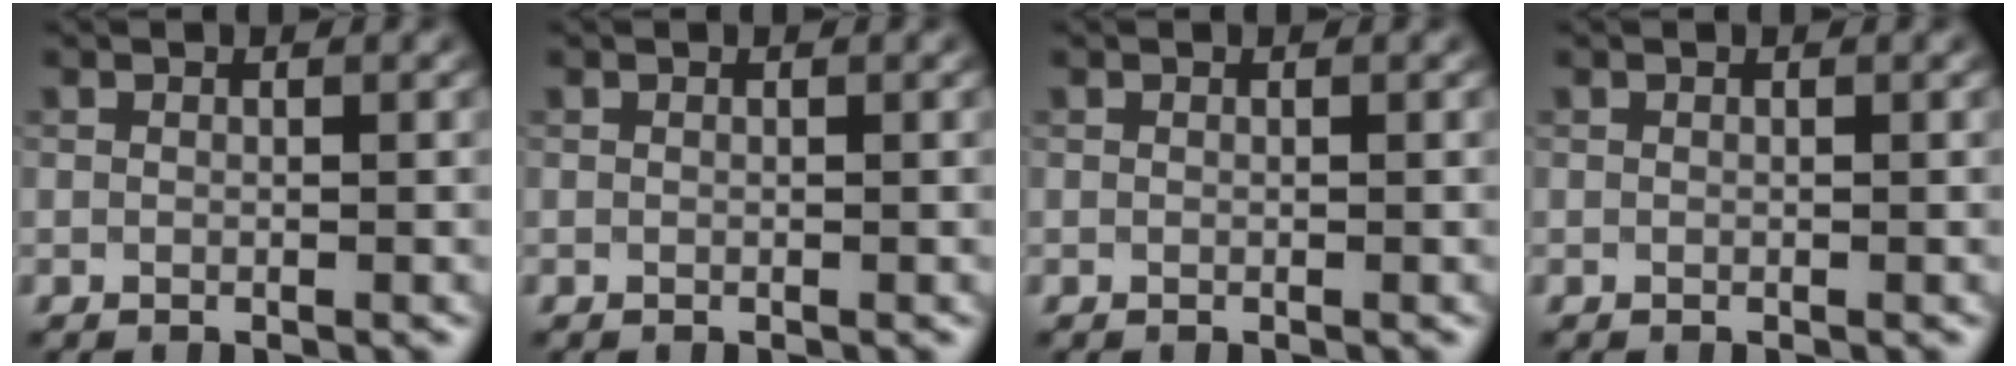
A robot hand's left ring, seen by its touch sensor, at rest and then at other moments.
{"total": 0.0}
{"total": 0.0}
{"total": 0.0}